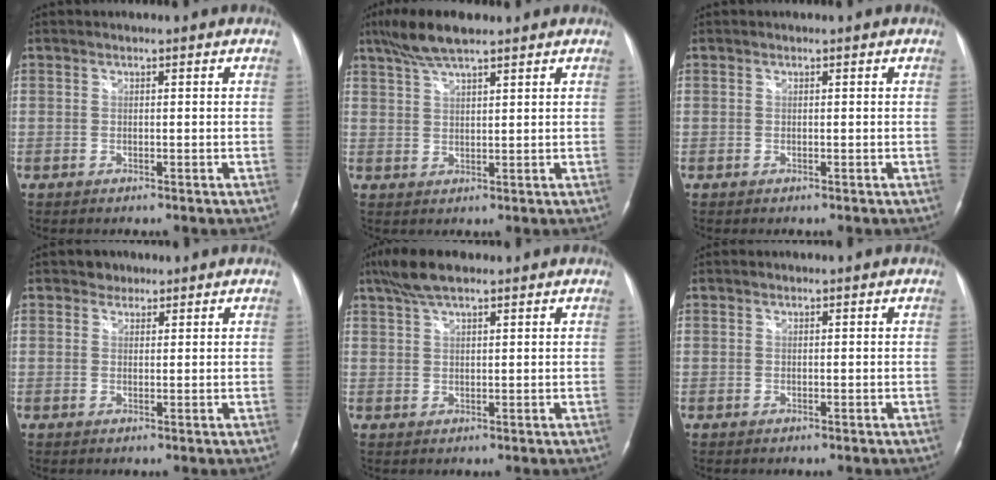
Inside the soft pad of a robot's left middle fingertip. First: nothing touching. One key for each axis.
{"total": 7.0, "fx": 5.3, "fy": 1.0, "fz": 4.3, "tx": -0.091, "ty": 0.019, "tz": 0.098}
{"total": 0.0}
{"total": 1.8, "fx": 1.3, "fy": 1.2, "fz": 0.0, "tx": 0.003, "ty": 0.002, "tz": 0.015}
{"total": 5.9, "fx": 4.4, "fy": 1.3, "fz": 3.7, "tx": -0.082, "ty": 0.019, "tz": 0.082}
{"total": 0.0}